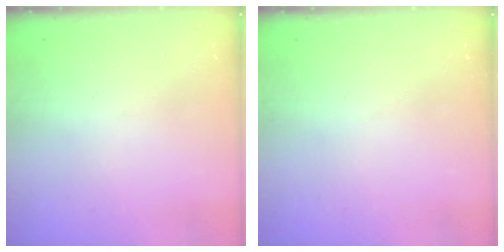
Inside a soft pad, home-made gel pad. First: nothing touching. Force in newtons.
{"total": 0.0}